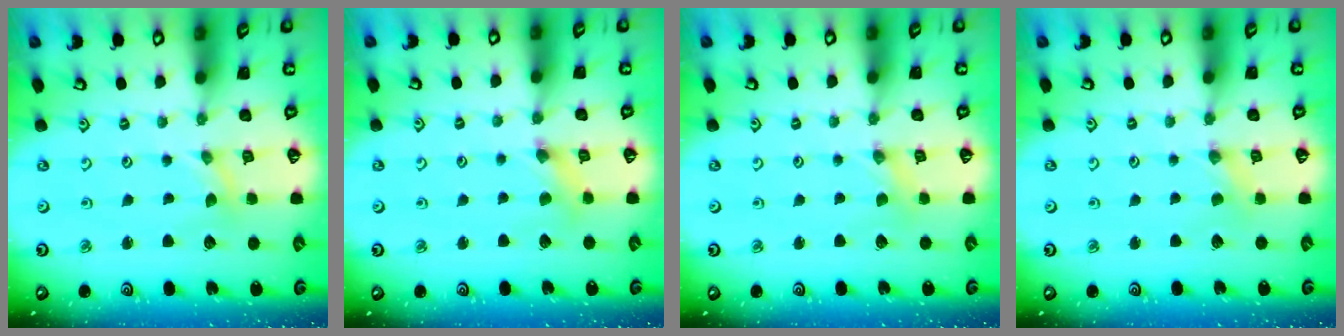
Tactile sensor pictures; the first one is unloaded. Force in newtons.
{"total": 2.4, "press": 2.4, "slide": 0.4}
{"total": 0.0}
{"total": 0.0}